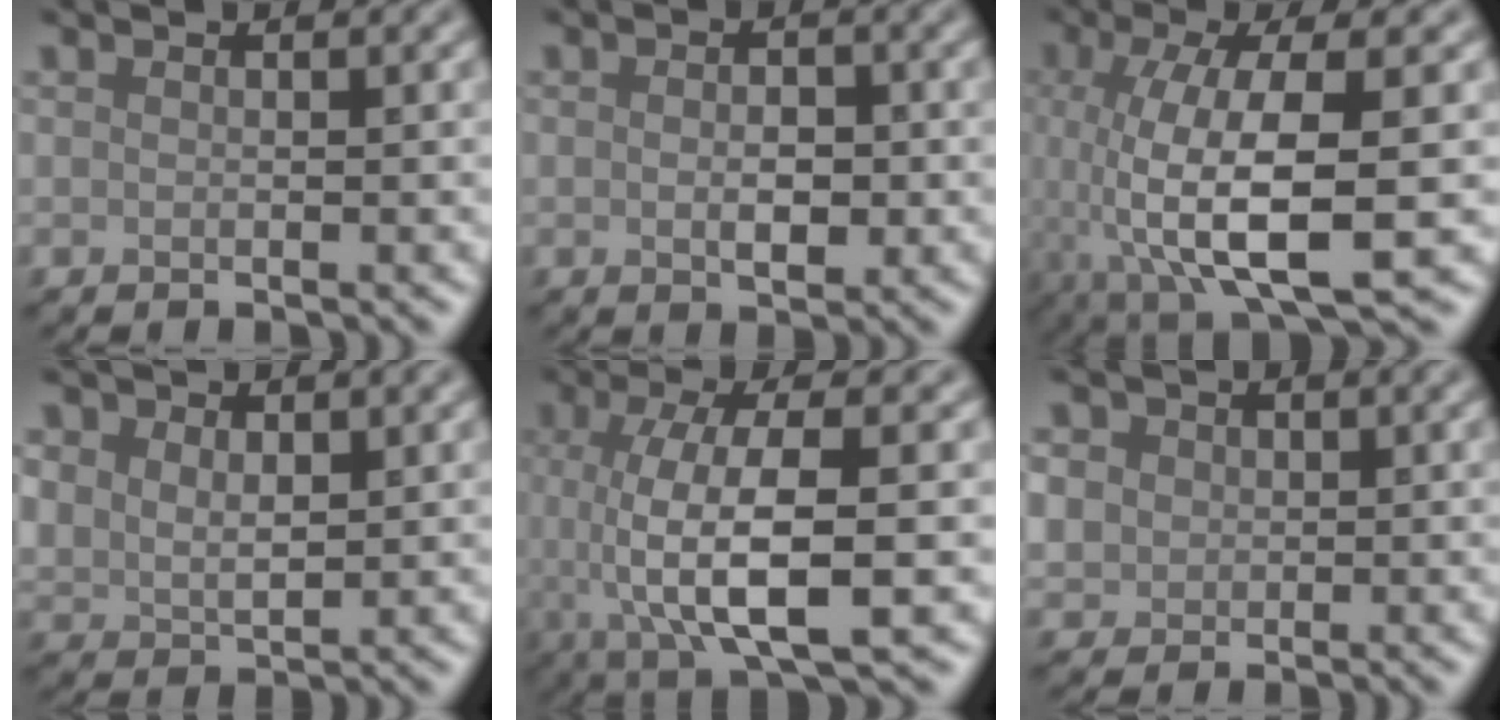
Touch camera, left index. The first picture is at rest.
{"total": 2.5, "force": [-0.2, 1.2, 2.1], "torque": [-0.037, -0.002, -0.003]}
{"total": 9.6, "force": [-1.7, 2.9, 9.0], "torque": [-0.172, -0.010, -0.026]}
{"total": 3.3, "force": [1.3, 2.4, 1.8], "torque": [-0.041, -0.005, 0.027]}
{"total": 8.4, "force": [-0.7, 2.5, 8.0], "torque": [-0.146, -0.004, -0.009]}
{"total": 4.9, "force": [1.6, 4.2, 2.0], "torque": [-0.055, 0.021, 0.018]}